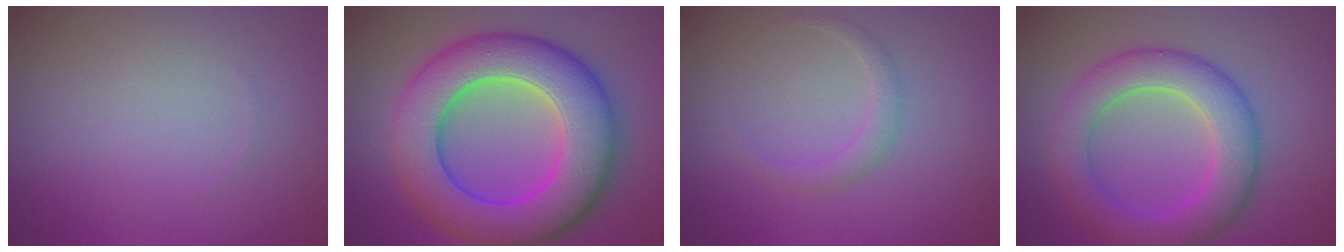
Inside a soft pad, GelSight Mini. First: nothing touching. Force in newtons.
{"total": 11.8, "press": 11.8, "slide": 0.2}
{"total": 1.5, "press": 1.5, "slide": 0.1}
{"total": 6.4, "press": 6.4, "slide": 0.0}